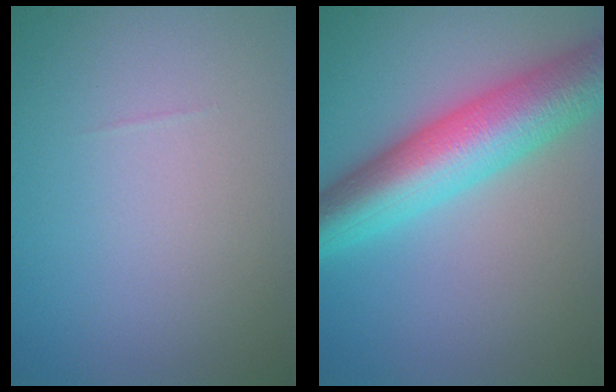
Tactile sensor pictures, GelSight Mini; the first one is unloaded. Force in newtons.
{"total": 9.4, "press": 9.4, "slide": 0.0}